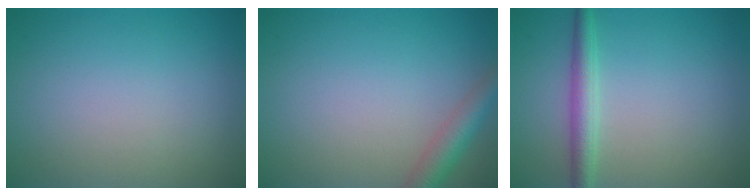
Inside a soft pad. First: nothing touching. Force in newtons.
{"total": 3.0, "press": 3.0, "slide": 0.1}
{"total": 2.7, "press": 2.7, "slide": 0.0}